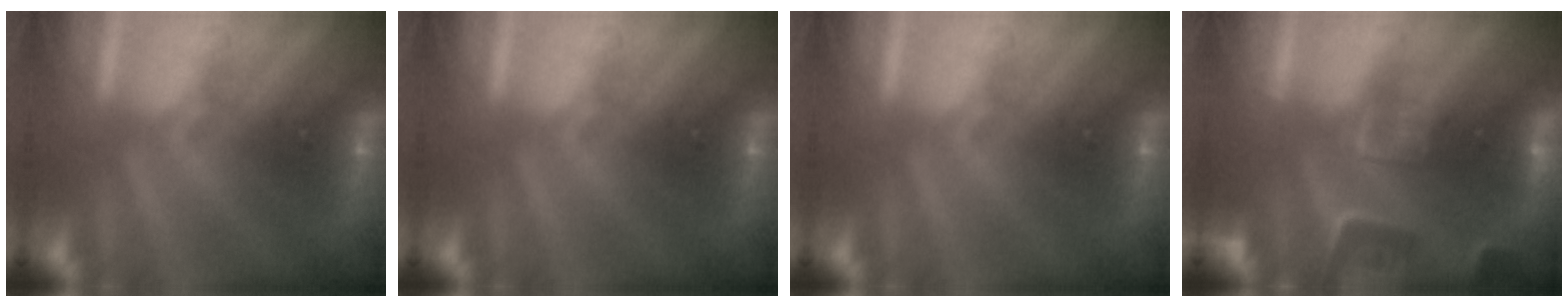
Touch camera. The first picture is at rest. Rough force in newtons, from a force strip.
{"total": 0.0}
{"total": 0.0}
{"total": 9.3}